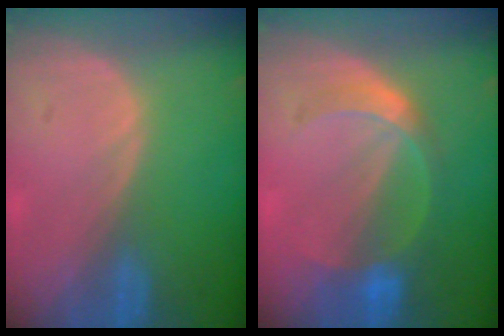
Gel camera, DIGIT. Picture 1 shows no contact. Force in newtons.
{"total": 5.9, "press": 5.2, "slide": 2.8}